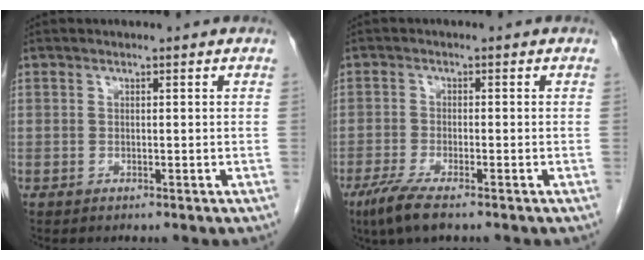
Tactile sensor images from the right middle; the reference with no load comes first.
{"total": 5.2, "force": [-3.5, 0.6, 3.8], "torque": [-0.081, -0.016, -0.063]}